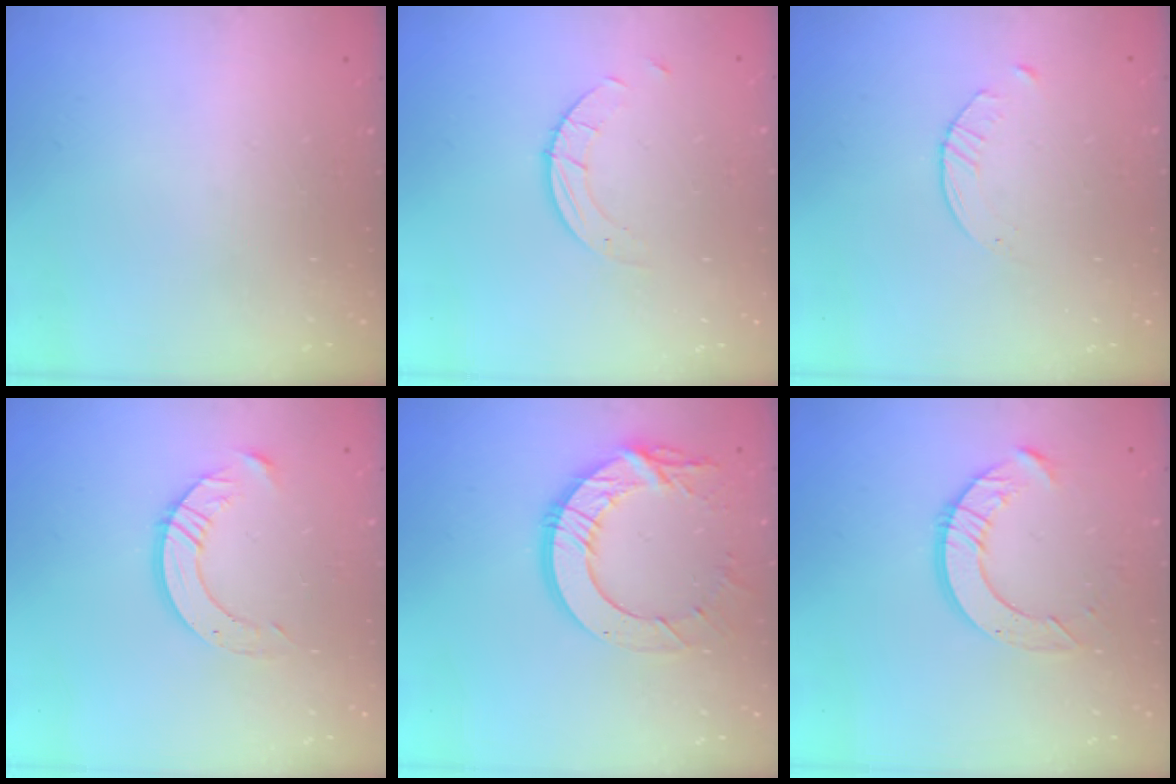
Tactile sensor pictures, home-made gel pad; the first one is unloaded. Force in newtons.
{"total": 3.1, "press": 3.1, "slide": 0.2}
{"total": 2.0, "press": 2.0, "slide": 0.3}
{"total": 9.2, "press": 9.2, "slide": 0.7}
{"total": 14.5, "press": 14.5, "slide": 1.3}
{"total": 9.6, "press": 9.6, "slide": 1.0}